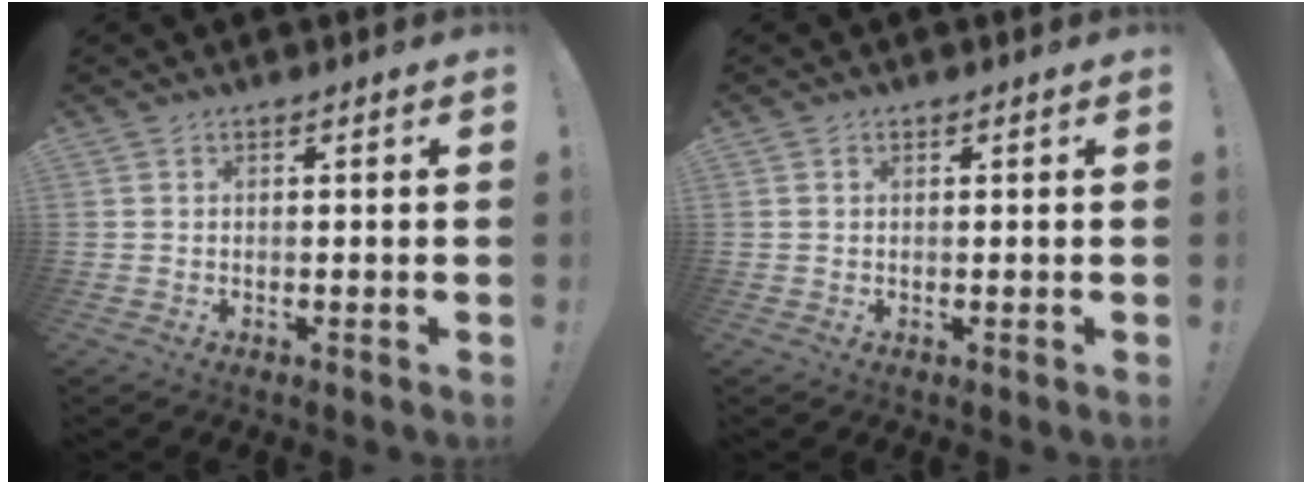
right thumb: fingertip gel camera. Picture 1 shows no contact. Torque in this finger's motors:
{"motor_torque": [-0.03, -0.16, -0.13, 0.06, 0.03]}